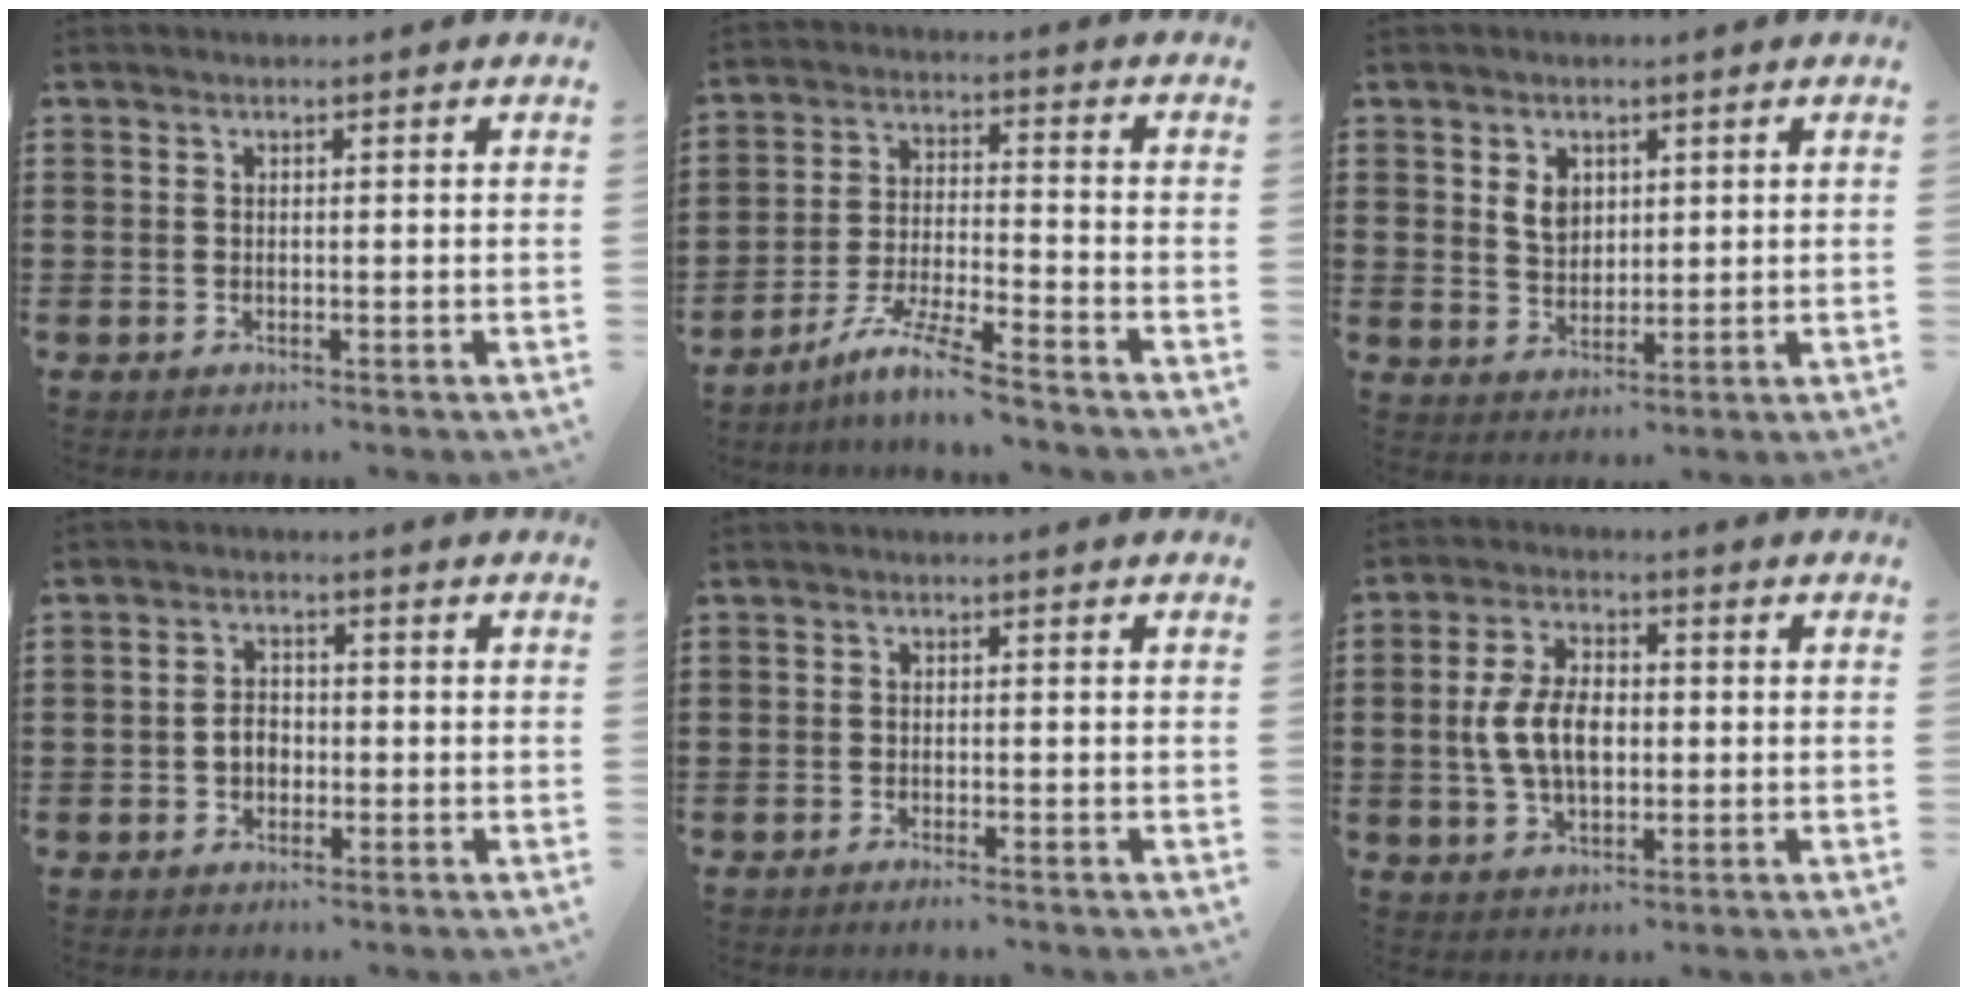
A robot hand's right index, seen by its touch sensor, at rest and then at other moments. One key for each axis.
{"total": 7.9, "fx": -6.6, "fy": -0.4, "fz": 4.2, "tx": -0.093, "ty": -0.011, "tz": -0.132}
{"total": 3.6, "fx": 1.4, "fy": 2.6, "fz": 2.0, "tx": -0.048, "ty": 0.010, "tz": 0.024}
{"total": 2.8, "fx": -0.7, "fy": 2.0, "fz": 1.8, "tx": -0.036, "ty": 0.005, "tz": -0.016}
{"total": 1.0, "fx": -0.9, "fy": -0.2, "fz": 0.4, "tx": -0.009, "ty": -0.004, "tz": -0.017}
{"total": 7.6, "fx": -0.3, "fy": 4.4, "fz": 6.1, "tx": -0.146, "ty": 0.005, "tz": -0.015}